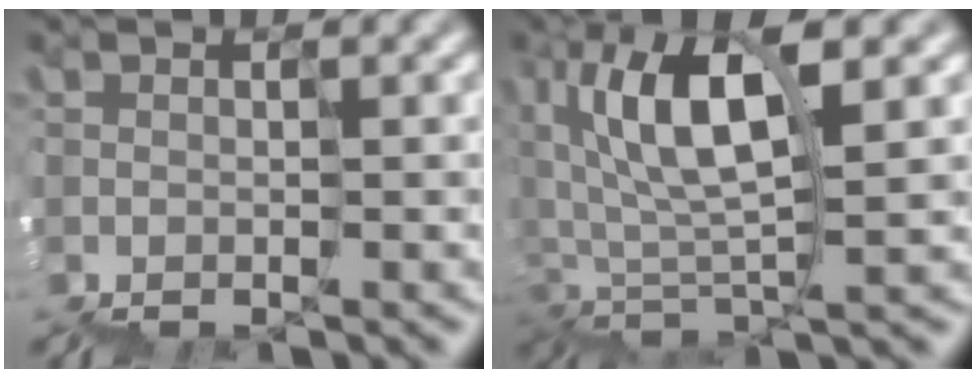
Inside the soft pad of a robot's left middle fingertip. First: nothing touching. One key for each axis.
{"total": 7.2, "fx": 2.5, "fy": 2.5, "fz": 6.2, "tx": -0.105, "ty": 0.021, "tz": 0.043}